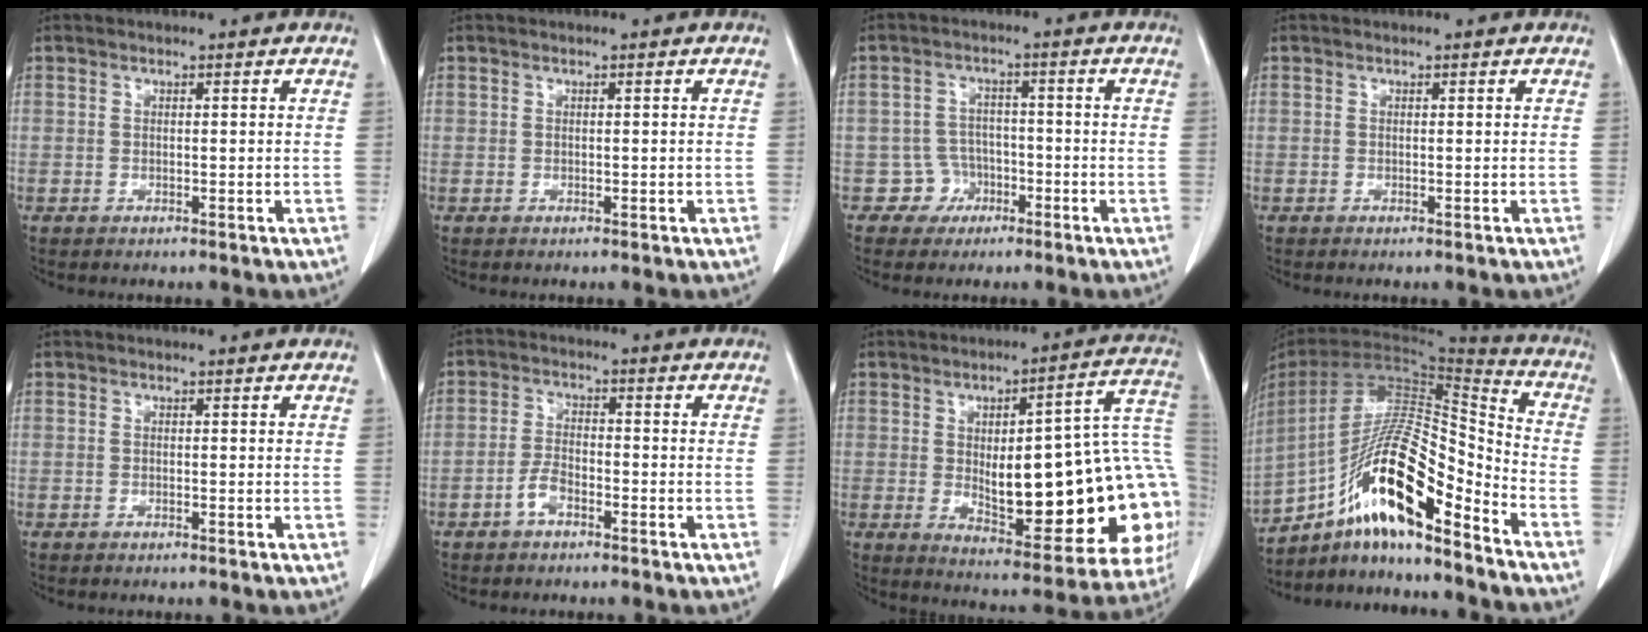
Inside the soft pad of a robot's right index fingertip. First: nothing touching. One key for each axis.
{"total": 0.0}
{"total": 4.1, "fx": -1.9, "fy": 3.6, "fz": -0.4, "tx": 0.018, "ty": 0.018, "tz": -0.029}
{"total": 0.0}
{"total": 0.0}
{"total": 3.3, "fx": -2.0, "fy": 1.5, "fz": 2.1, "tx": -0.041, "ty": 0.009, "tz": -0.038}
{"total": 26.4, "fx": -2.1, "fy": 7.5, "fz": 25.2, "tx": -0.250, "ty": 0.031, "tz": -0.005}
{"total": 19.1, "fx": -11.8, "fy": 3.1, "fz": 14.7, "tx": -0.289, "ty": 0.007, "tz": -0.209}